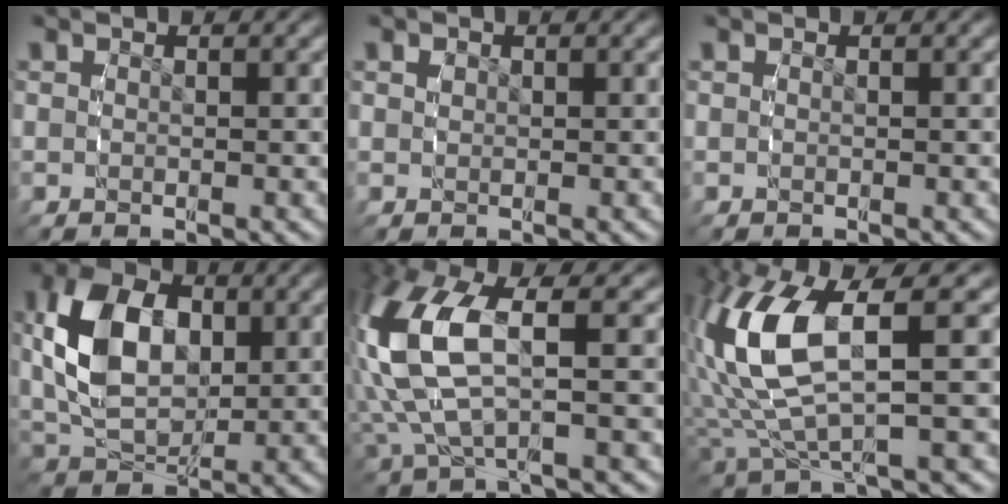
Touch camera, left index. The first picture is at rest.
{"total": 0.0}
{"total": 0.0}
{"total": 9.4, "force": [1.2, 6.4, 6.8], "torque": [-0.147, -0.013, 0.031]}
{"total": 8.6, "force": [0.7, 4.4, 7.4], "torque": [-0.205, -0.016, 0.035]}
{"total": 9.2, "force": [1.4, 4.3, 8.0], "torque": [-0.200, -0.008, 0.042]}